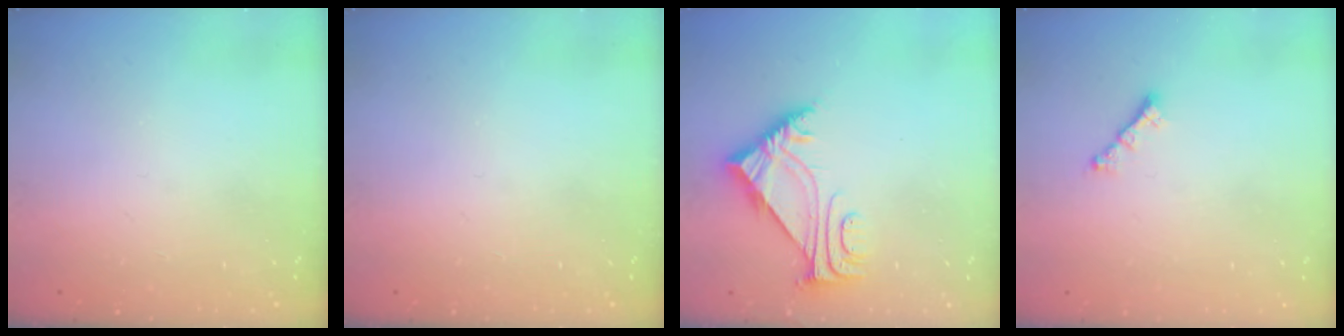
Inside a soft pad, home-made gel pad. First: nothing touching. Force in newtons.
{"total": 0.0}
{"total": 6.2, "press": 6.2, "slide": 0.2}
{"total": 1.8, "press": 1.7, "slide": 0.5}